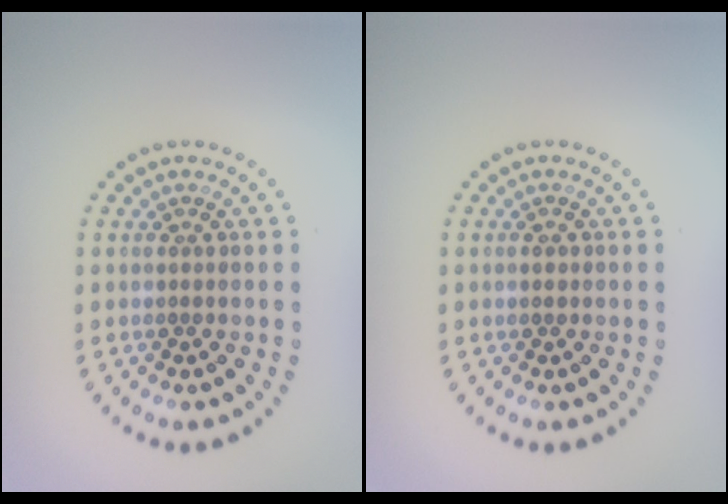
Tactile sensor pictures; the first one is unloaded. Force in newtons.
{"total": 1.0, "press": 1.0, "slide": 0.0}